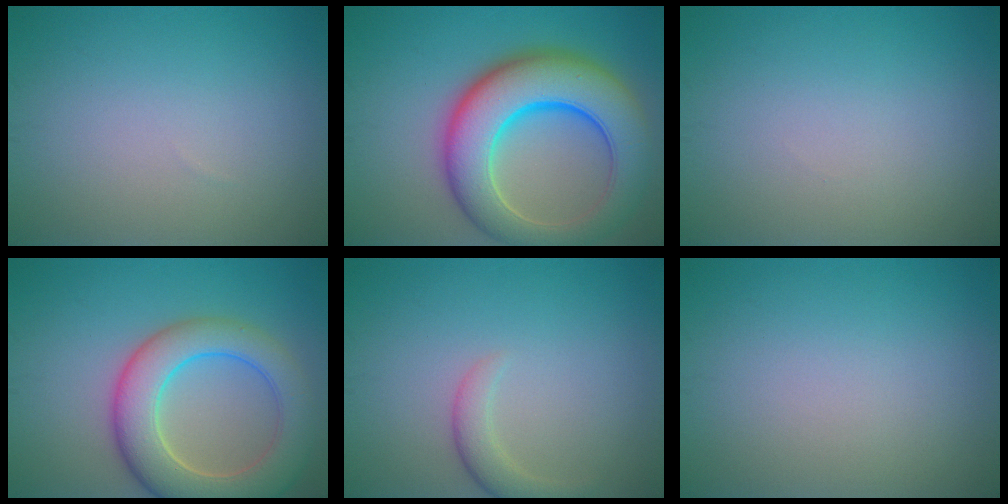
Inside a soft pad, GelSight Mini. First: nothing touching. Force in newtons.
{"total": 10.9, "press": 10.9, "slide": 0.2}
{"total": 0.0}
{"total": 8.3, "press": 8.3, "slide": 0.7}
{"total": 2.3, "press": 2.3, "slide": 0.2}
{"total": 0.0}